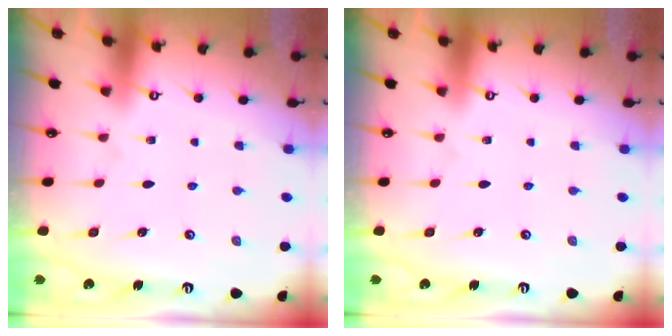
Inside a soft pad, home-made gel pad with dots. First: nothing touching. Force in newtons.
{"total": 0.0}